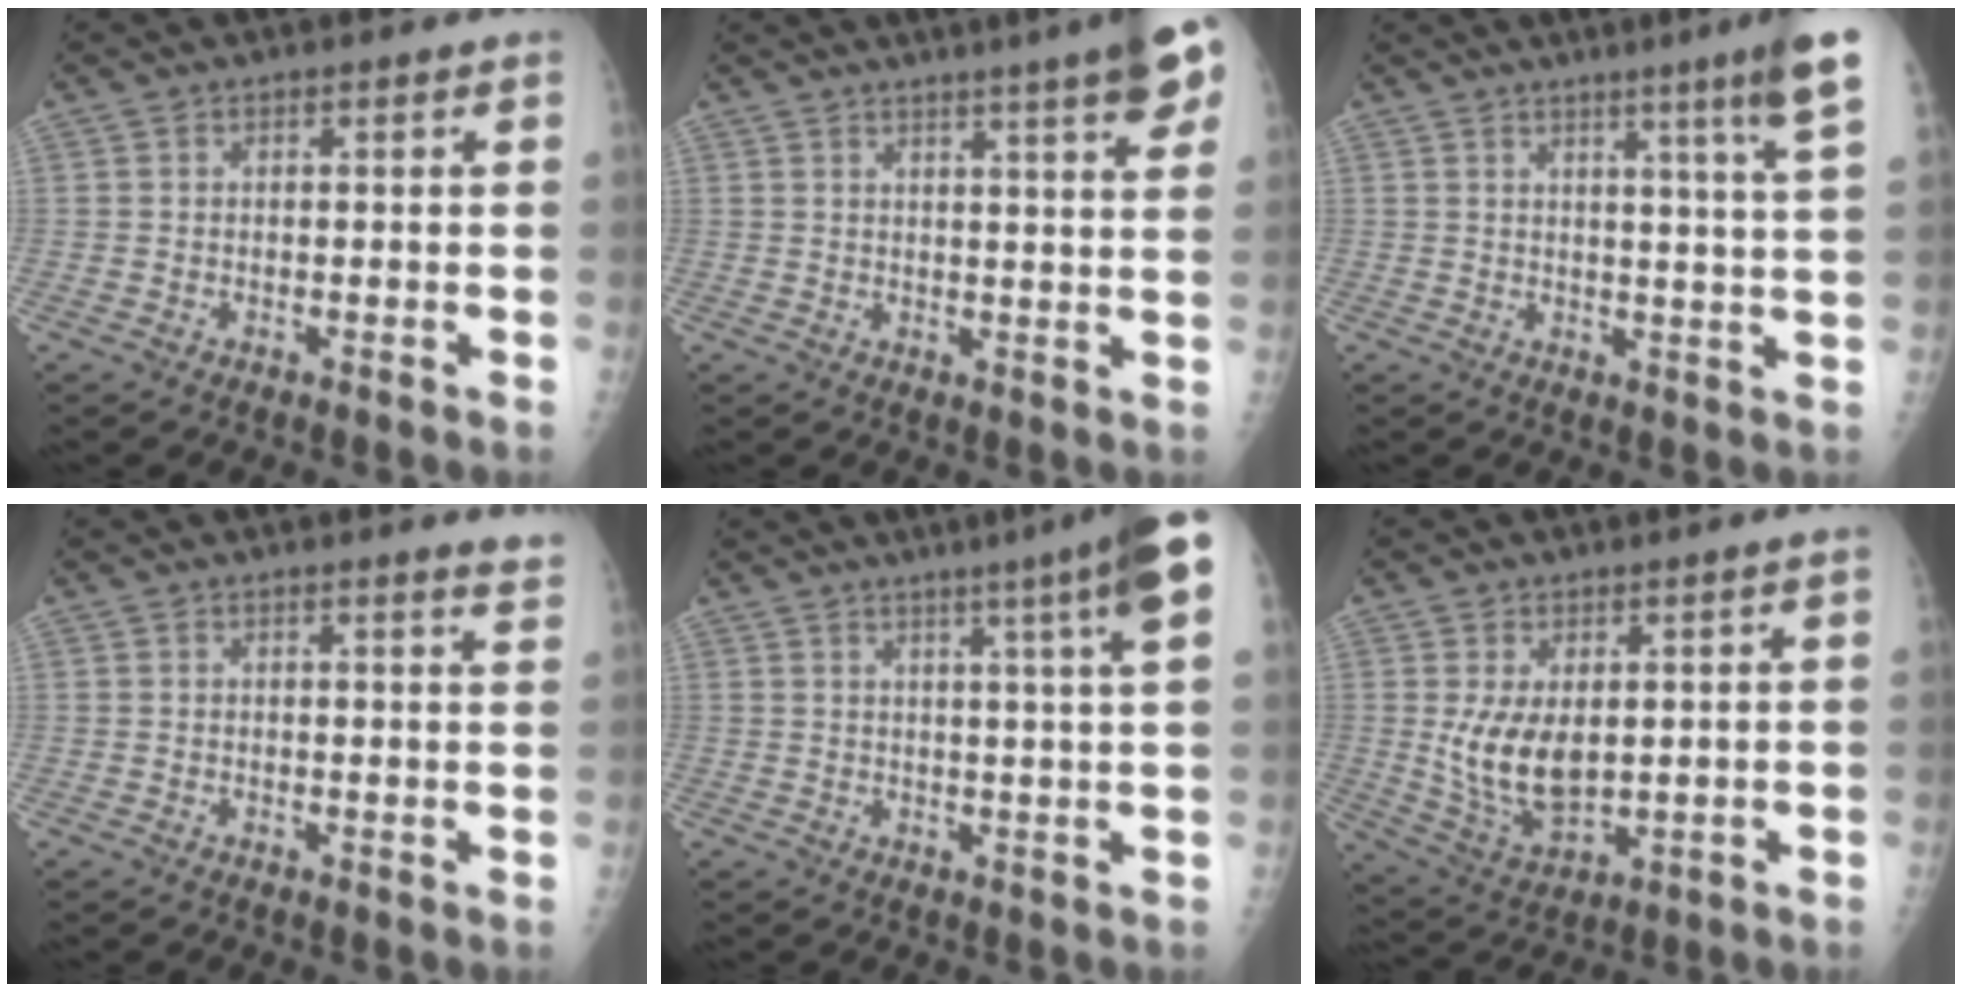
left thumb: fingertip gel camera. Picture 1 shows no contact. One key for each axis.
{"total": 11.8, "fx": 7.3, "fy": 1.4, "fz": 9.2, "tx": -0.107, "ty": -0.019, "tz": 0.082}
{"total": 9.9, "fx": 5.7, "fy": -1.1, "fz": 8.0, "tx": -0.109, "ty": -0.028, "tz": 0.068}
{"total": 3.2, "fx": 3.0, "fy": 0.0, "fz": 1.0, "tx": -0.009, "ty": -0.022, "tz": 0.019}
{"total": 11.7, "fx": 6.3, "fy": -0.7, "fz": 9.8, "tx": -0.134, "ty": -0.010, "tz": 0.071}
{"total": 9.3, "fx": 1.4, "fy": 5.0, "fz": 7.7, "tx": -0.133, "ty": -0.019, "tz": 0.047}